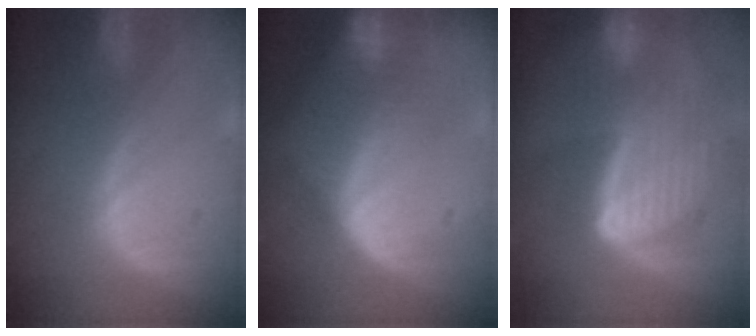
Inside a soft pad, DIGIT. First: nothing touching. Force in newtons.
{"total": 8.4, "press": 7.2, "slide": 4.4}
{"total": 9.3, "press": 8.1, "slide": 4.6}